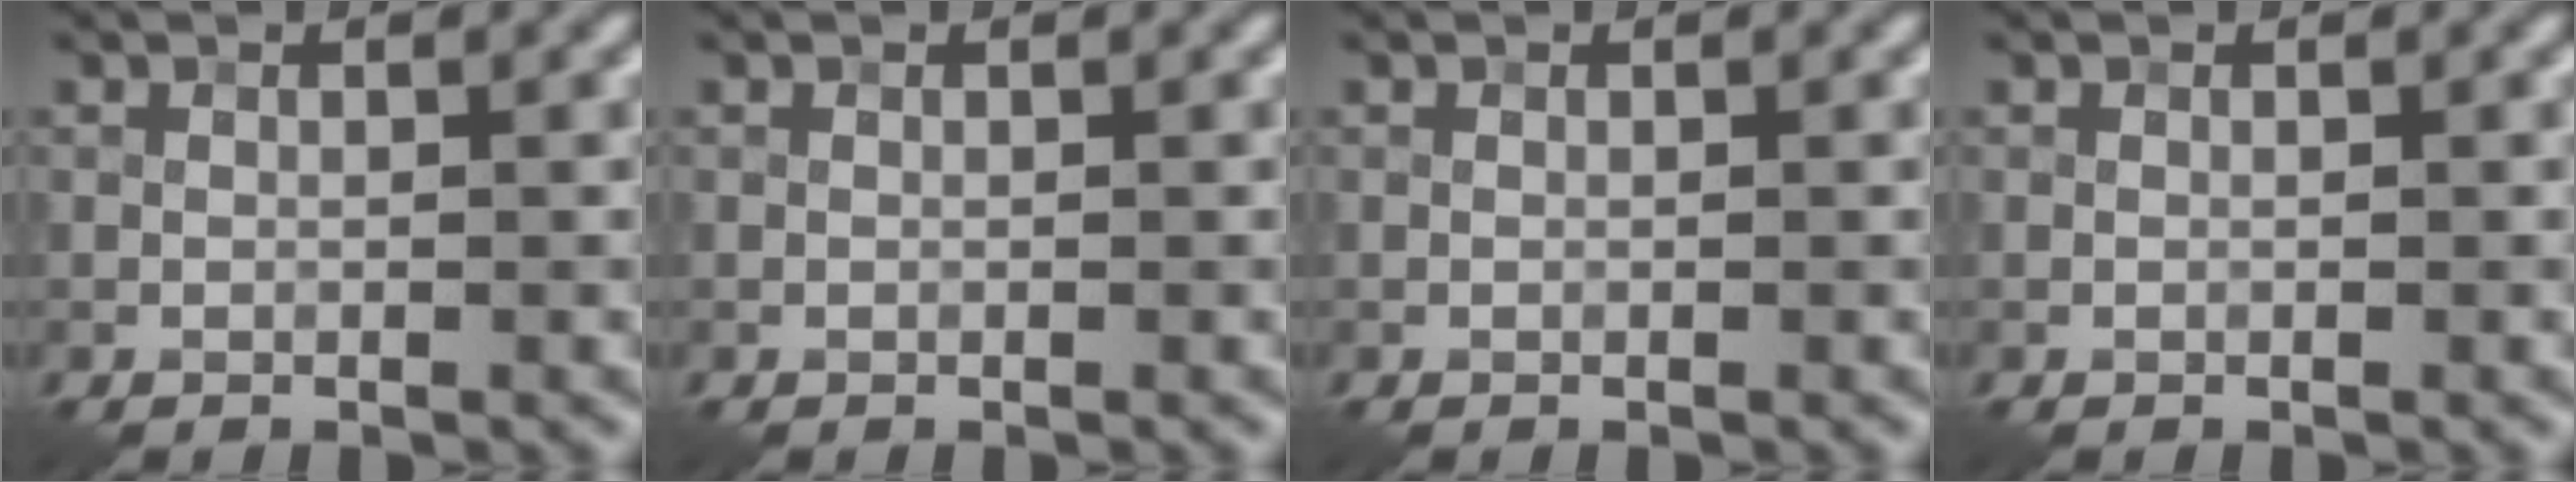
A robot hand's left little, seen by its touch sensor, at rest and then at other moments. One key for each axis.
{"total": 0.0}
{"total": 0.0}
{"total": 0.0}